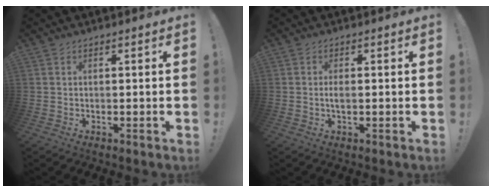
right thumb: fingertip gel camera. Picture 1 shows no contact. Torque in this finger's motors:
{"motor_torque": [0.43, 0.37, 0.25, -0.26, 0.09]}